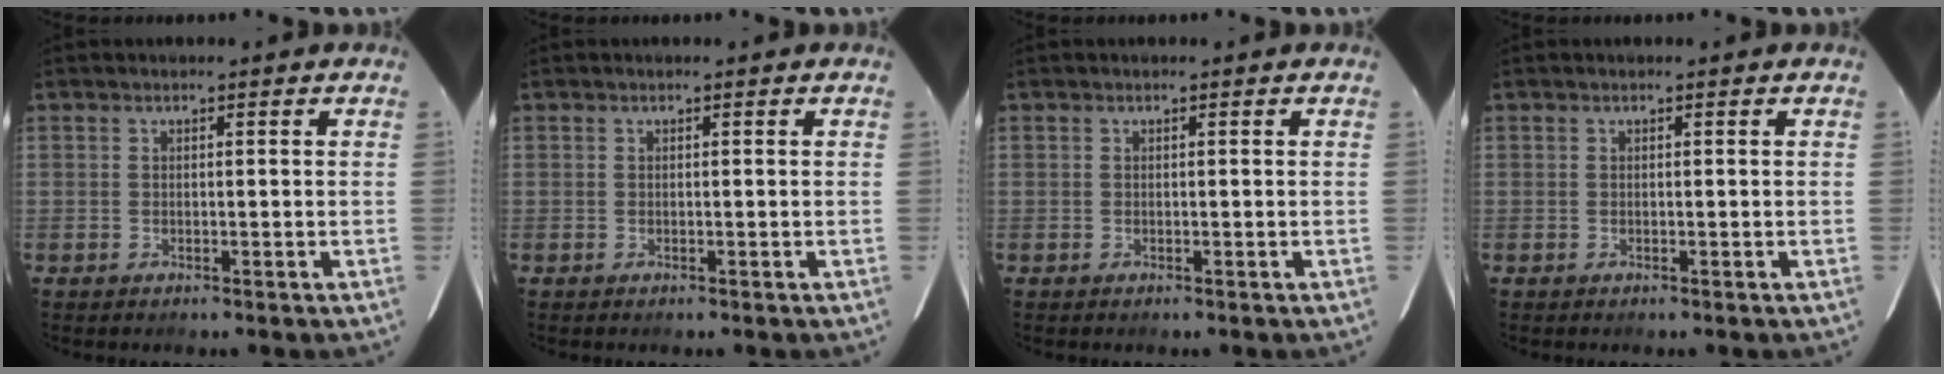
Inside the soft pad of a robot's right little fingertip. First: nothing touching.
{"total": 0.0}
{"total": 0.0}
{"total": 0.0}